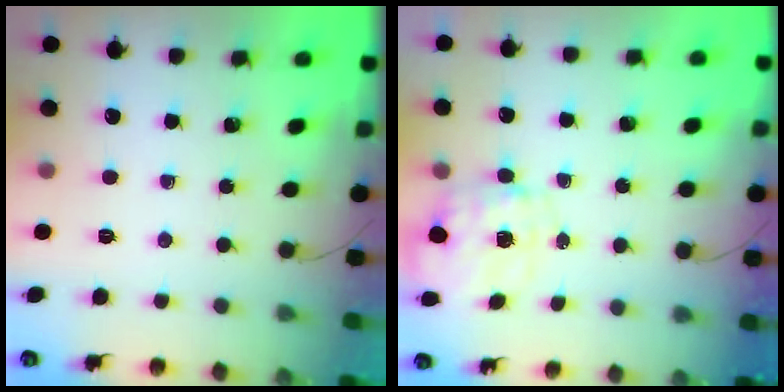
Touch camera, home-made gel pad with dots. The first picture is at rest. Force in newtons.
{"total": 2.7, "press": 2.6, "slide": 0.8}